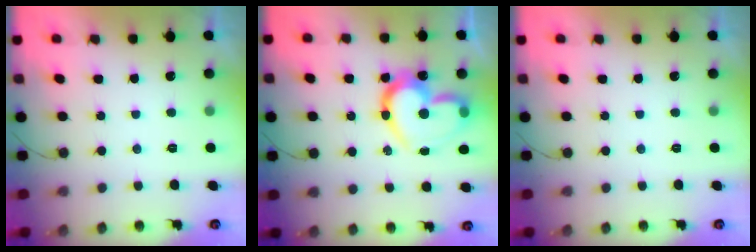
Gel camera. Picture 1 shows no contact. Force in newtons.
{"total": 19.1, "press": 19.0, "slide": 1.3}
{"total": 0.0}